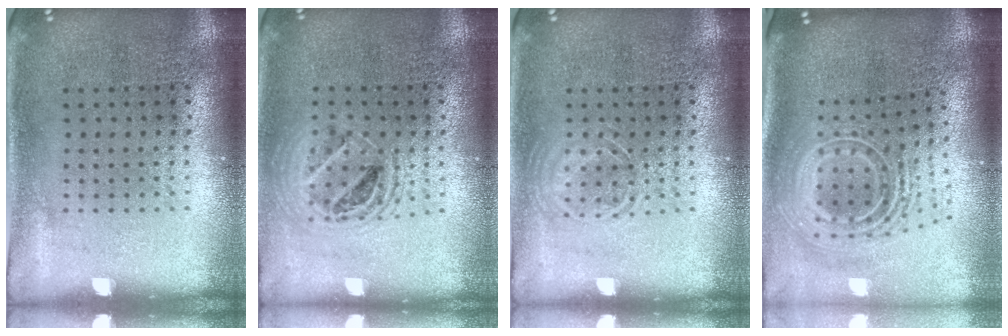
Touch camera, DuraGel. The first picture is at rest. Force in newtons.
{"total": 1.5, "press": 1.3, "slide": 0.7}
{"total": 1.6, "press": 1.6, "slide": 0.2}
{"total": 2.7, "press": 1.8, "slide": 2.0}